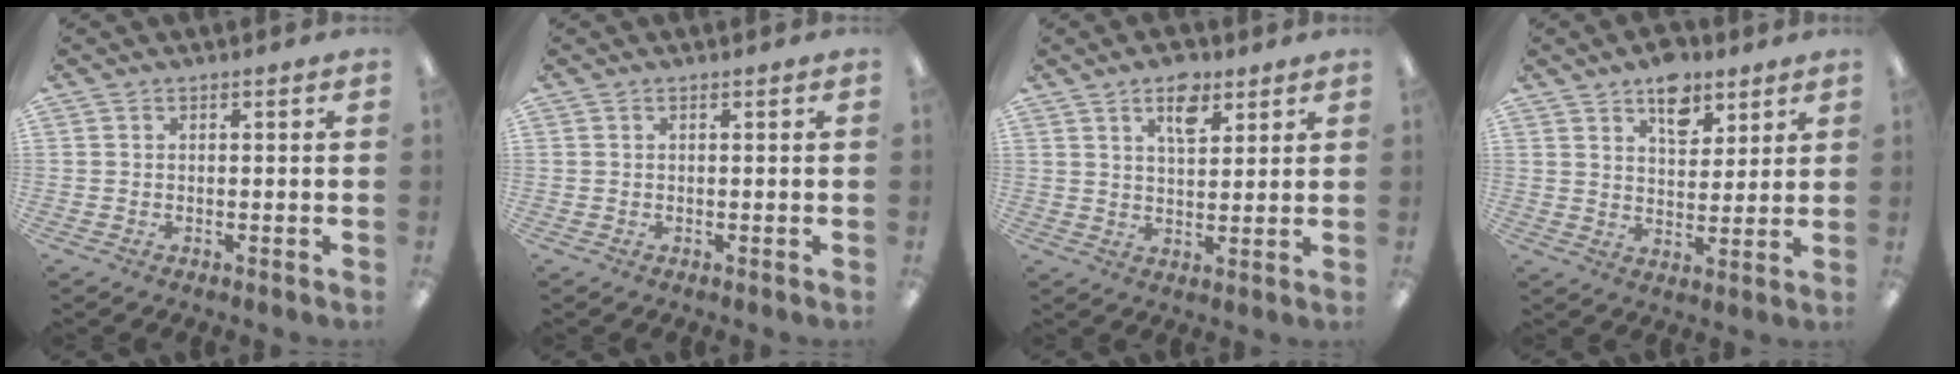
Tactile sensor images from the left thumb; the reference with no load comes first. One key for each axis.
{"total": 0.0}
{"total": 7.3, "fx": 4.6, "fy": 3.4, "fz": 4.5, "tx": -0.060, "ty": -0.018, "tz": 0.076}
{"total": 9.2, "fx": 6.1, "fy": 5.2, "fz": 4.4, "tx": -0.049, "ty": -0.029, "tz": 0.105}